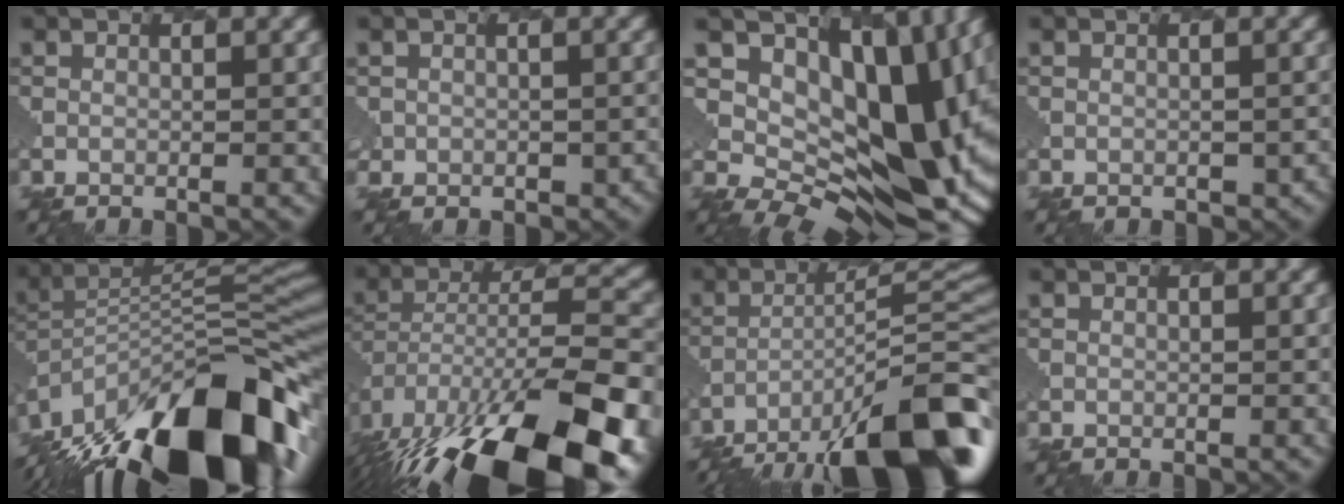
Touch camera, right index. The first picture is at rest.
{"total": 2.4, "force": [-1.0, 2.2, -0.1], "torque": [0.005, 0.005, -0.019]}
{"total": 15.7, "force": [2.8, 9.8, 12.0], "torque": [-0.173, 0.007, 0.048]}
{"total": 2.0, "force": [-1.2, 1.4, 0.8], "torque": [-0.009, 0.002, -0.007]}
{"total": 16.7, "force": [-10.5, 6.5, 11.3], "torque": [-0.202, 0.019, -0.189]}
{"total": 17.6, "force": [-10.9, 6.9, 11.9], "torque": [-0.217, -0.035, -0.162]}
{"total": 15.0, "force": [-10.6, 4.1, 9.8], "torque": [-0.157, -0.003, -0.161]}
{"total": 0.0}